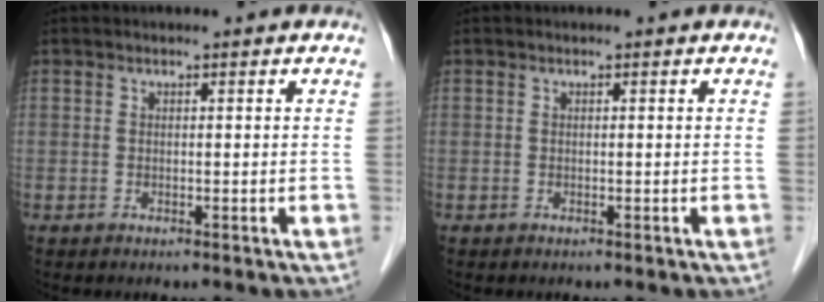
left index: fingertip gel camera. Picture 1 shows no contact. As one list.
[{"total": 0.0}]